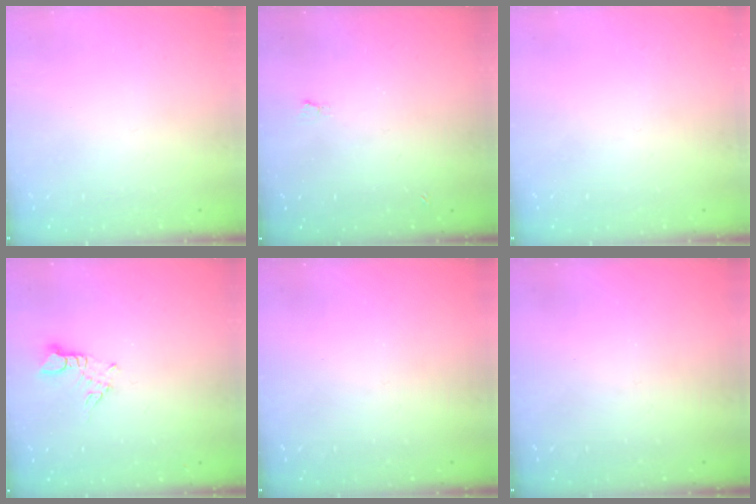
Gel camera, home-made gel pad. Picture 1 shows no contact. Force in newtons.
{"total": 2.4, "press": 2.4, "slide": 0.5}
{"total": 0.0}
{"total": 2.3, "press": 2.3, "slide": 0.3}
{"total": 0.0}
{"total": 0.0}